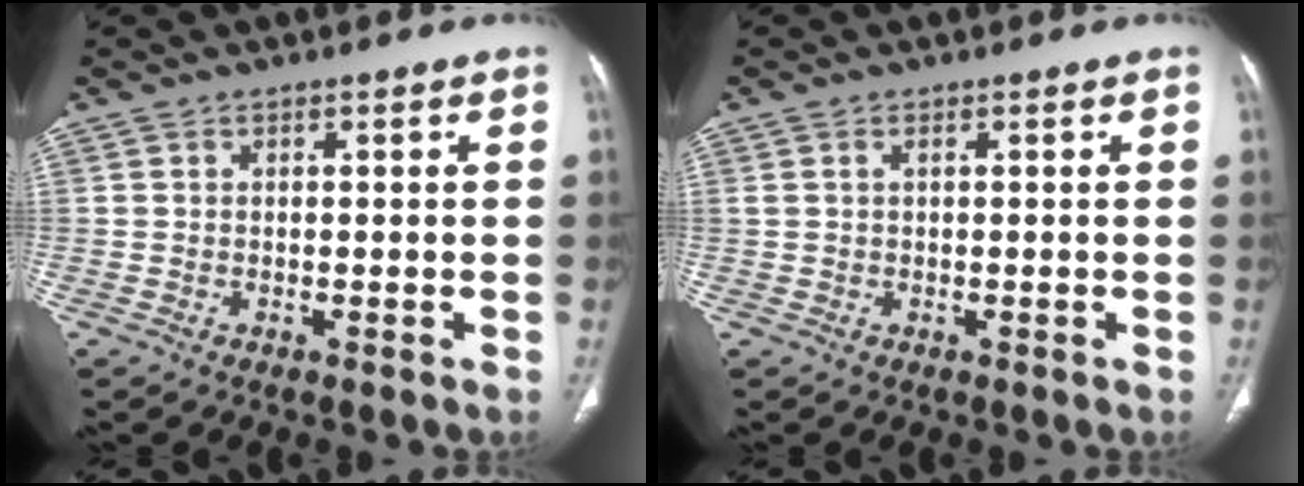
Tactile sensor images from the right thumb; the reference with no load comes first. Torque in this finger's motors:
{"motor_torque": [0.01, -0.32, 0.00, 0.66, 0.03]}